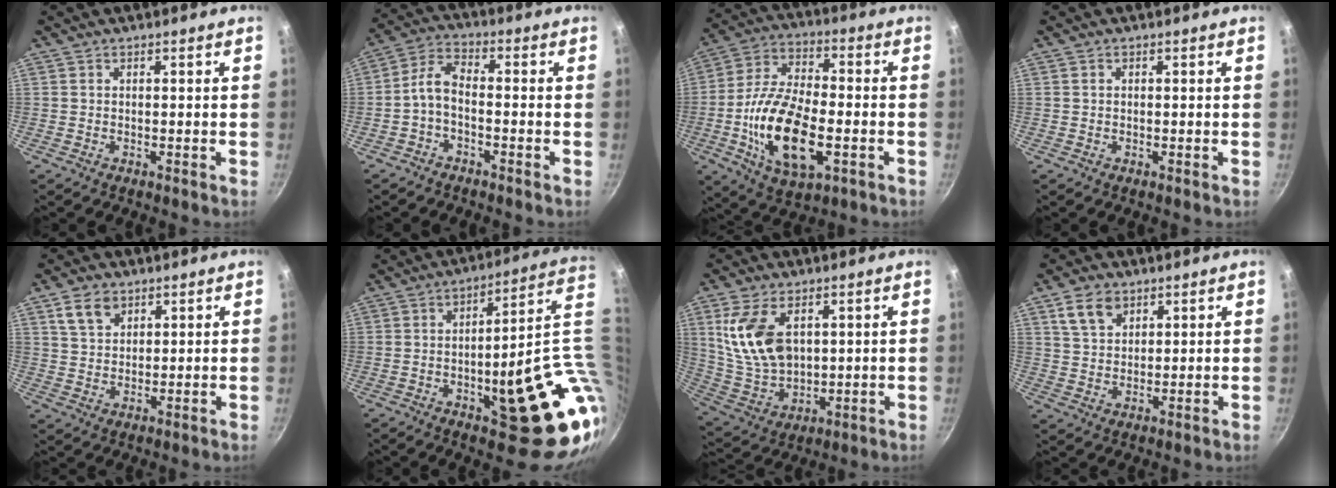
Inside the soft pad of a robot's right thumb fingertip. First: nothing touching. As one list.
[{"total": 5.8, "force": [-2.3, 2.9, 4.4], "torque": [-0.095, 0.038, -0.052]}, {"total": 19.0, "force": [-4.5, 9.2, 16.0], "torque": [-0.296, 0.019, -0.085]}, {"total": 0.7, "force": [0.2, 0.5, 0.4], "torque": [-0.005, 0.003, 0.004]}, {"total": 6.1, "force": [3.4, 4.0, 3.1], "torque": [-0.043, -0.008, 0.066]}, {"total": 24.6, "force": [-1.4, 8.0, 23.2], "torque": [-0.259, 0.000, -0.002]}, {"total": 14.3, "force": [4.4, 8.7, 10.4], "torque": [-0.184, -0.024, 0.102]}, {"total": 6.6, "force": [3.6, 4.3, 3.4], "torque": [-0.048, -0.008, 0.071]}]